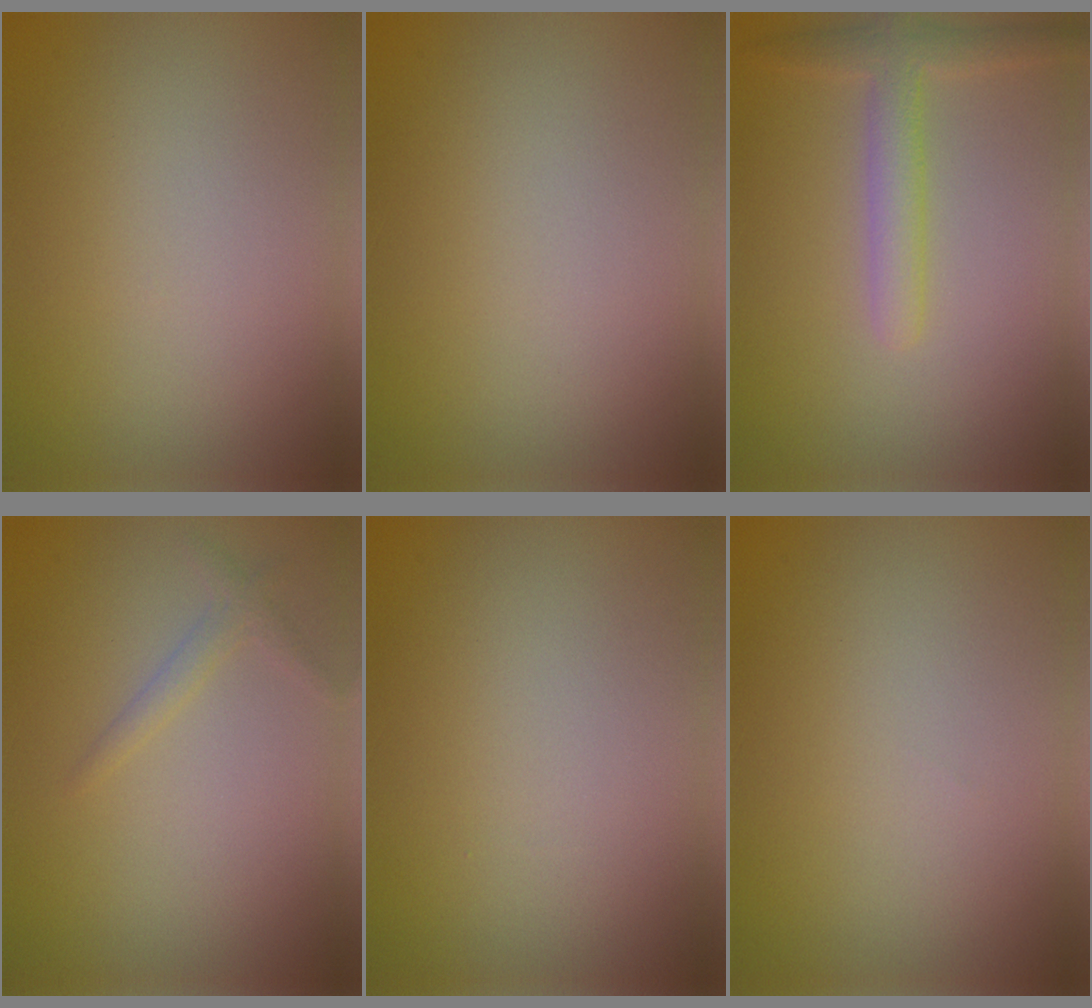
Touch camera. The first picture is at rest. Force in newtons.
{"total": 0.0}
{"total": 3.1, "press": 3.1, "slide": 0.1}
{"total": 1.1, "press": 1.1, "slide": 0.0}
{"total": 0.0}
{"total": 0.0}